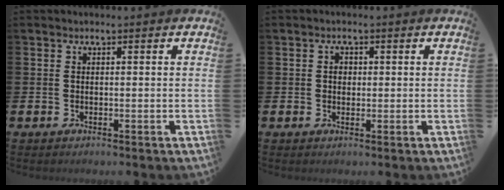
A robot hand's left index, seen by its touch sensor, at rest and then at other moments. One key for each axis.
{"total": 1.3, "fx": 0.3, "fy": 1.1, "fz": 0.7, "tx": 0.010, "ty": -0.001, "tz": -0.002}